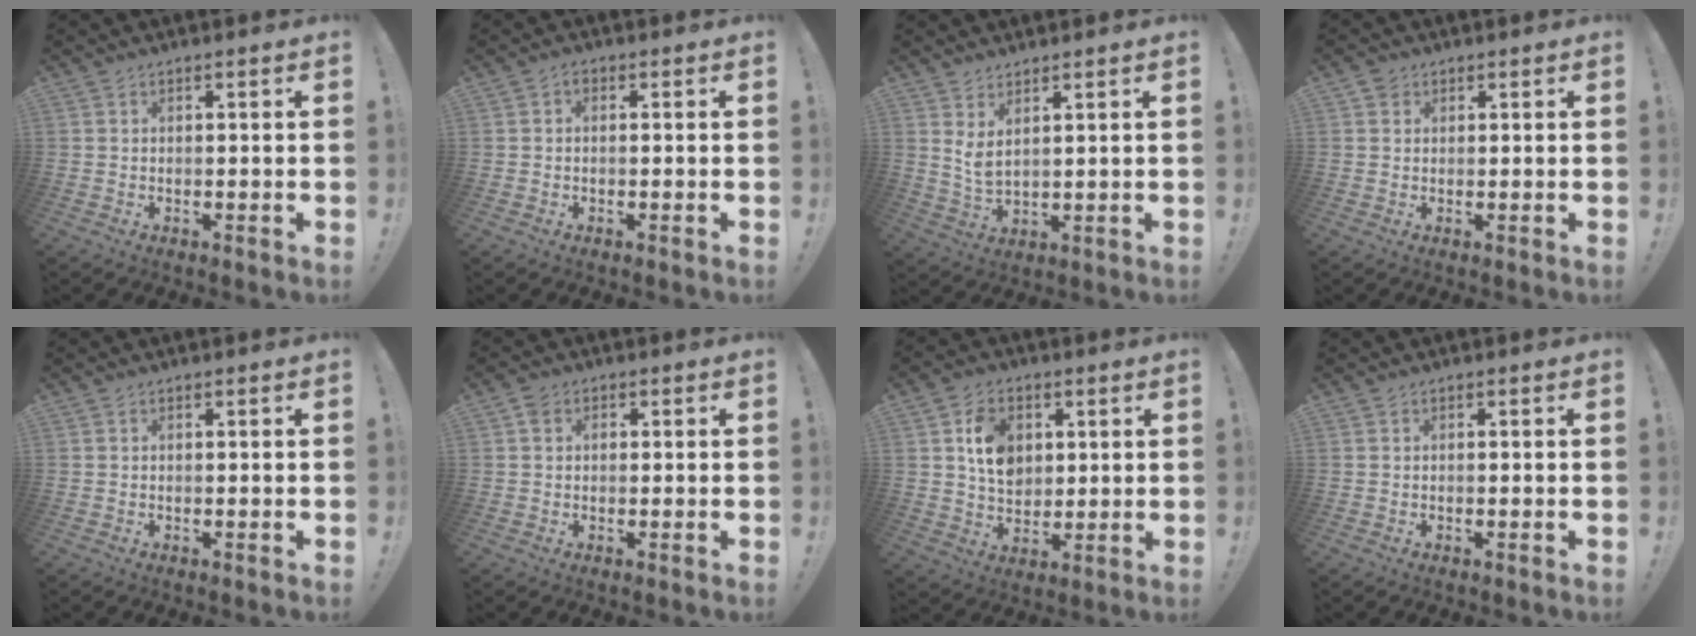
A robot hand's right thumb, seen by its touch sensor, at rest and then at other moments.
{"total": 1.0, "force": [-0.5, 0.6, 0.6], "torque": [-0.016, 0.005, -0.008]}
{"total": 5.2, "force": [3.3, 1.5, 3.7], "torque": [-0.063, -0.023, 0.059]}
{"total": 2.0, "force": [1.2, 1.6, 0.3], "torque": [-0.001, -0.003, 0.022]}
{"total": 0.0}
{"total": 3.3, "force": [0.7, 3.0, 1.1], "torque": [-0.023, 0.012, 0.015]}
{"total": 11.0, "force": [3.6, 8.6, 5.9], "torque": [-0.084, -0.006, 0.073]}
{"total": 0.0}